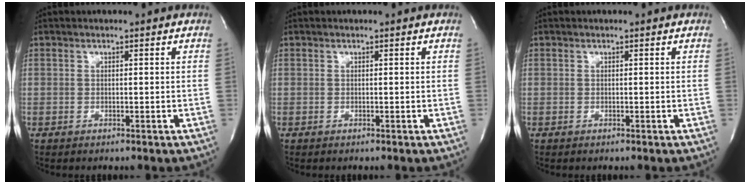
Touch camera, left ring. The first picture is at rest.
{"total": 0.0}
{"total": 0.0}